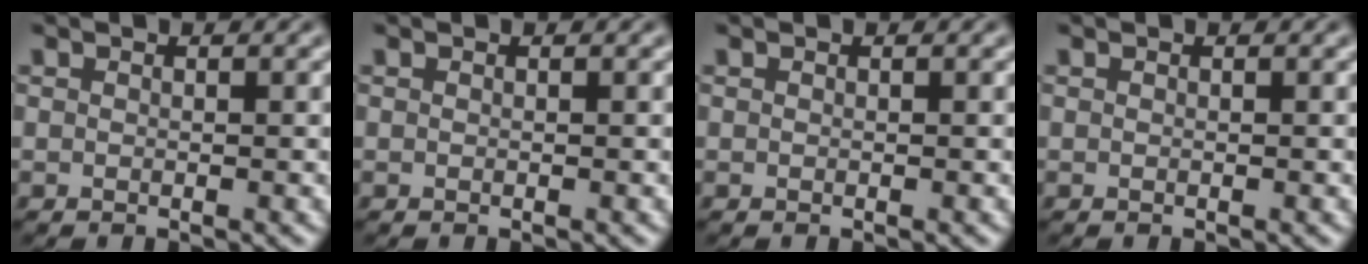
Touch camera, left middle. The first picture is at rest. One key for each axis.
{"total": 0.0}
{"total": 0.0}
{"total": 0.0}